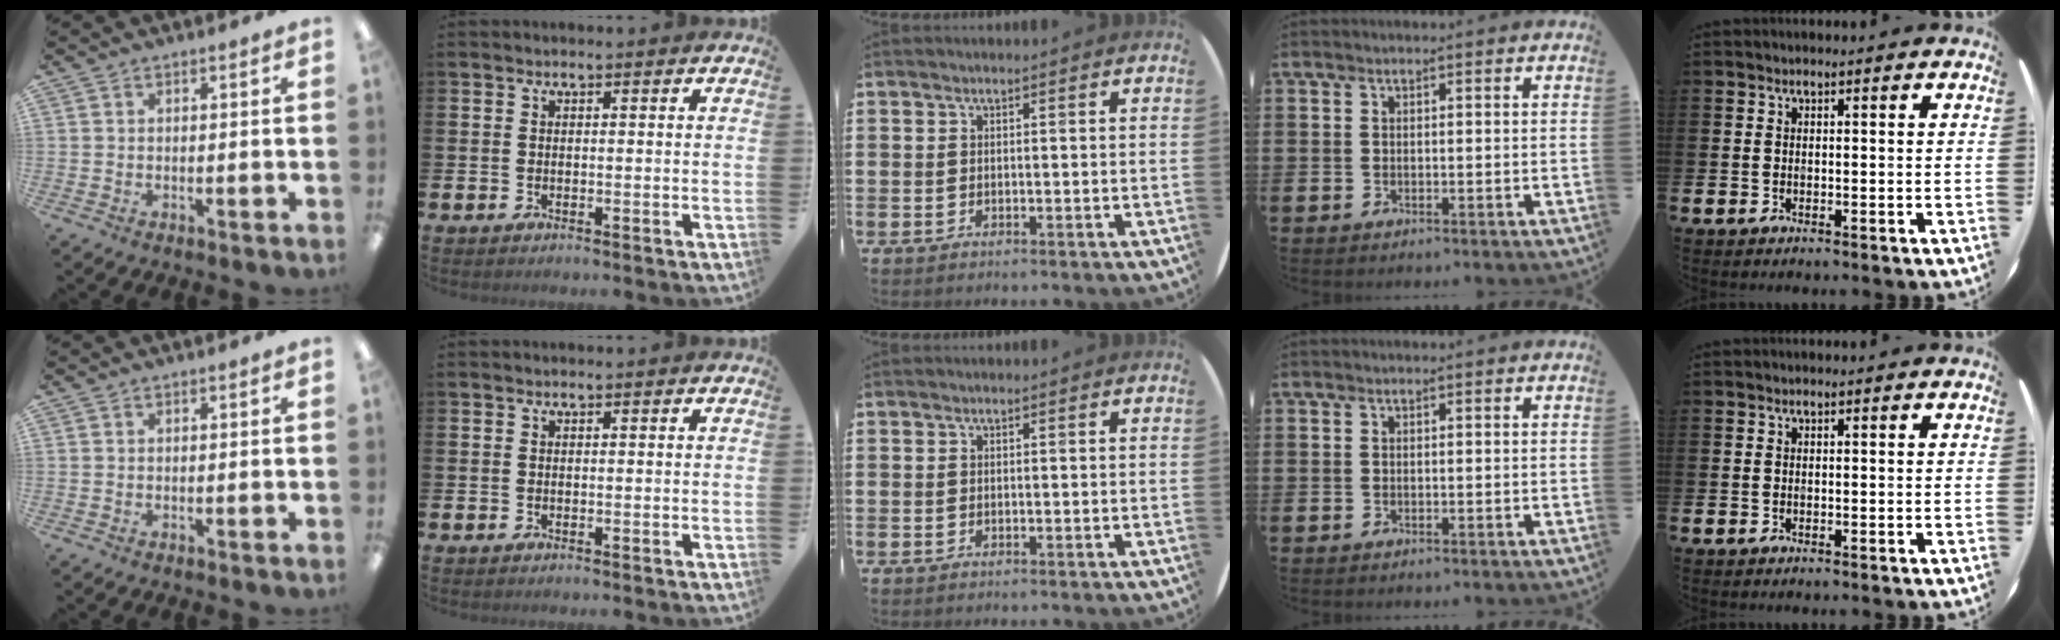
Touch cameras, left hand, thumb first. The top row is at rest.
{}